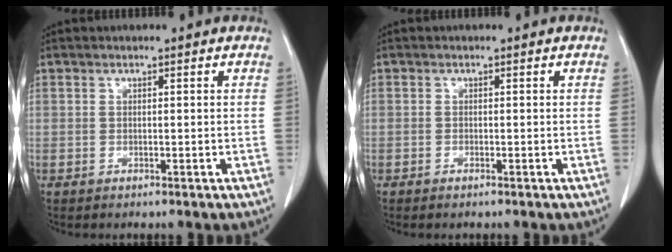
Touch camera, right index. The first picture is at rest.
{"total": 0.5, "force": [-0.4, 0.1, 0.3], "torque": [-0.009, -0.001, -0.004]}